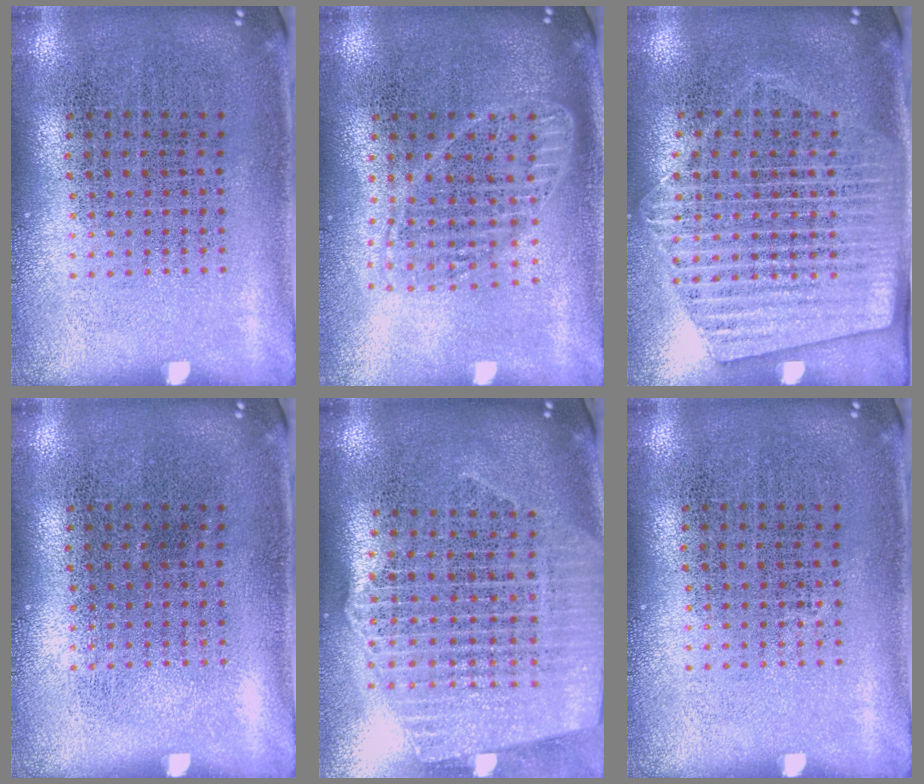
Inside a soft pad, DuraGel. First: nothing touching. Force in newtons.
{"total": 1.8, "press": 1.6, "slide": 0.9}
{"total": 1.7, "press": 1.5, "slide": 0.8}
{"total": 0.0}
{"total": 2.5, "press": 2.1, "slide": 1.3}
{"total": 0.0}